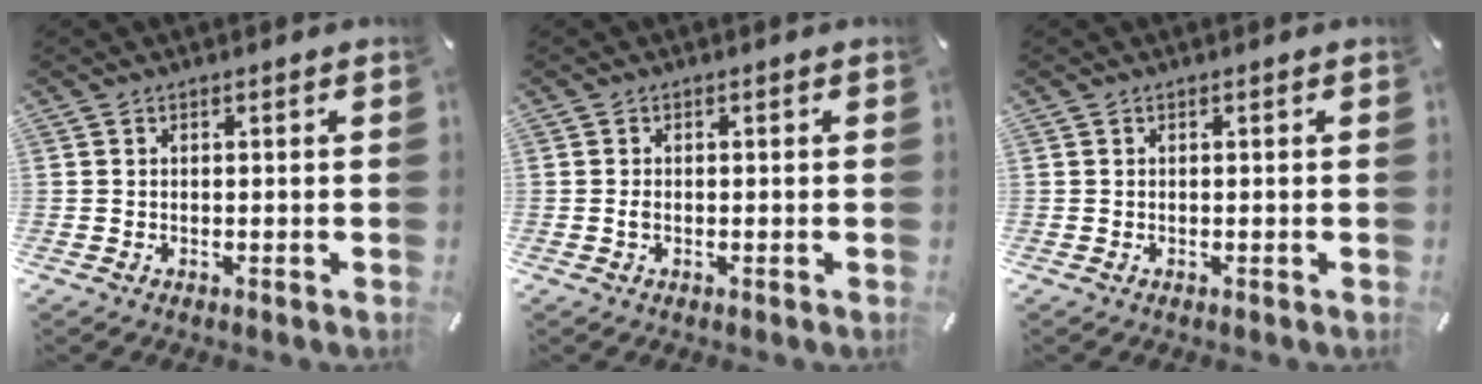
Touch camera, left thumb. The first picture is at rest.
{"total": 1.0, "force": [-0.3, 0.6, 0.8], "torque": [-0.022, -0.001, -0.008]}
{"total": 0.0}